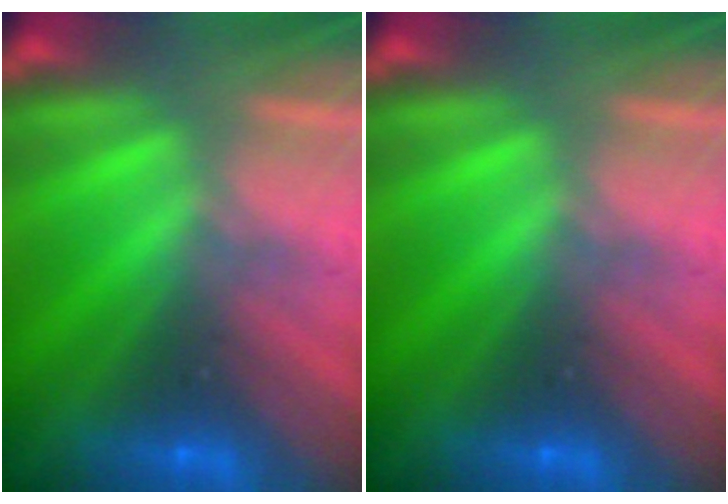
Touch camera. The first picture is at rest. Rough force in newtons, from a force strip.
{"total": 0.0}